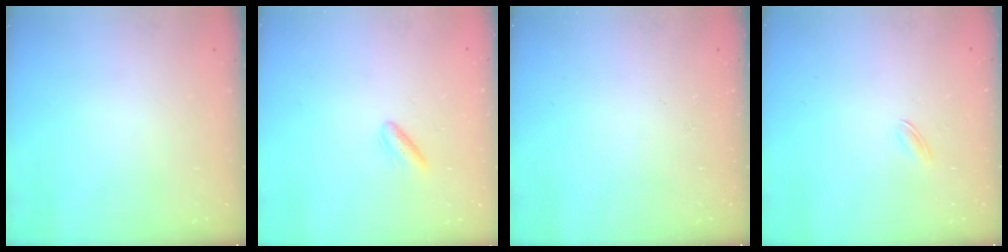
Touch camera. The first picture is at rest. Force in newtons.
{"total": 3.4, "press": 3.1, "slide": 1.4}
{"total": 0.0}
{"total": 1.6, "press": 1.5, "slide": 0.5}